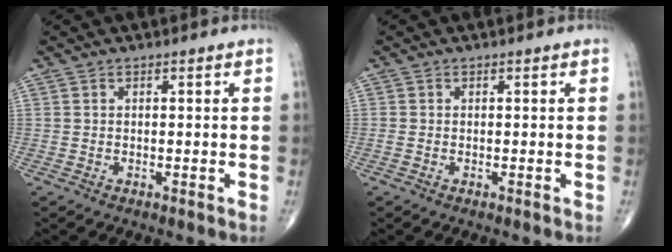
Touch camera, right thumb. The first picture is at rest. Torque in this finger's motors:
{"motor_torque": [0.04, -0.67, 0.10, 0.11, -0.02]}